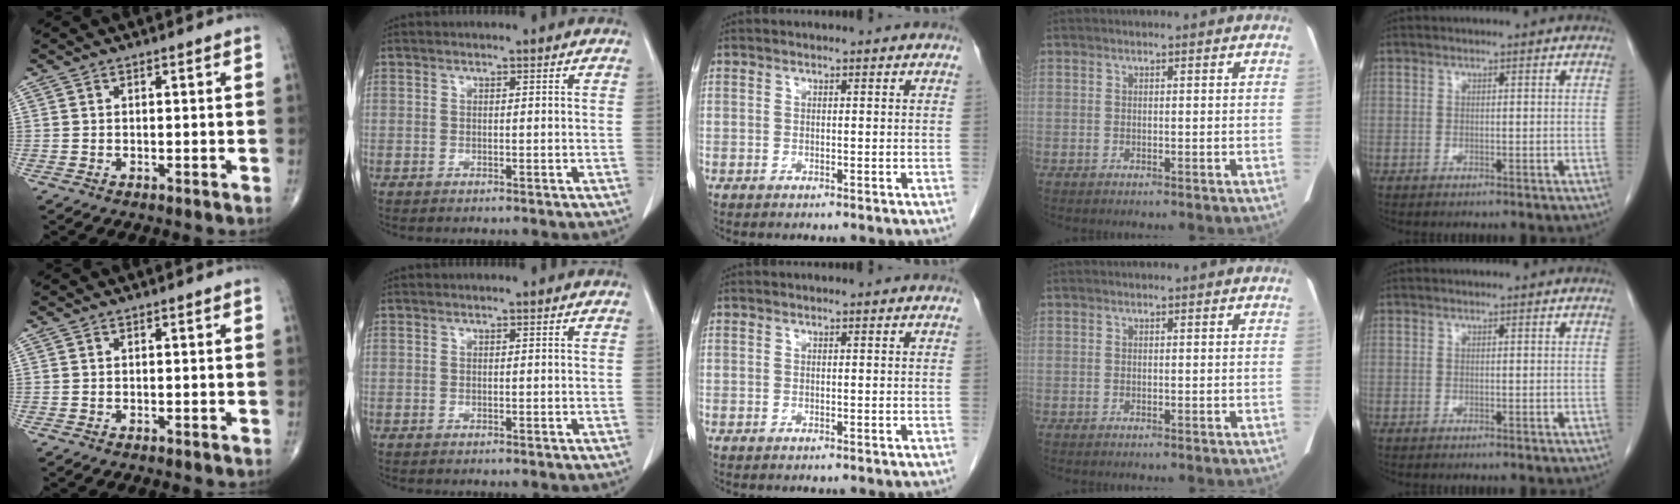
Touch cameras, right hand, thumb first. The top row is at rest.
{}